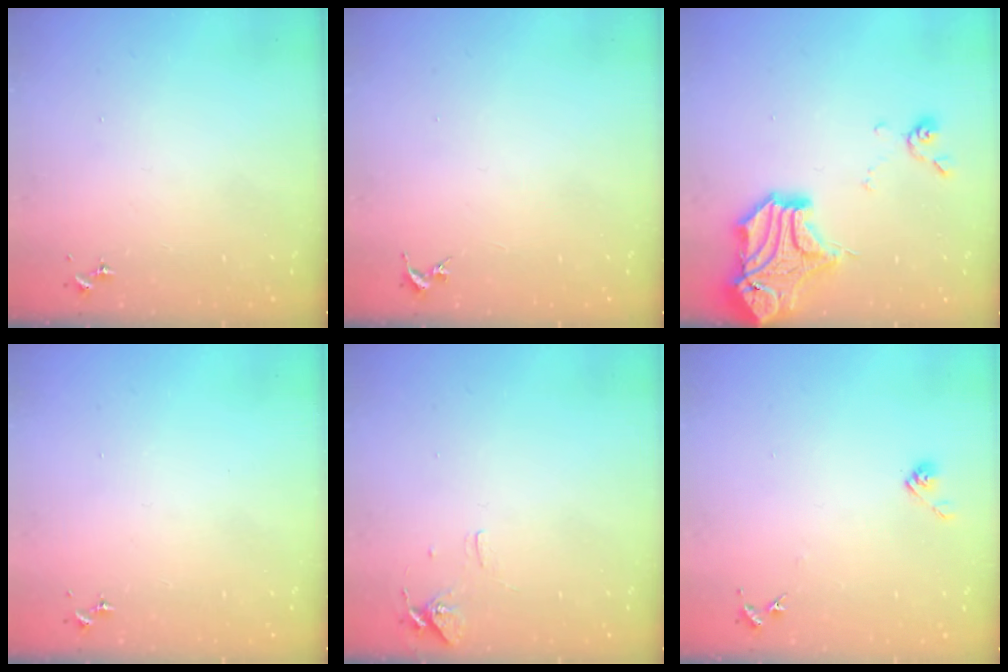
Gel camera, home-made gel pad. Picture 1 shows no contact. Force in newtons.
{"total": 0.0}
{"total": 20.2, "press": 20.0, "slide": 2.5}
{"total": 0.0}
{"total": 7.4, "press": 7.4, "slide": 0.6}
{"total": 6.2, "press": 6.2, "slide": 0.5}